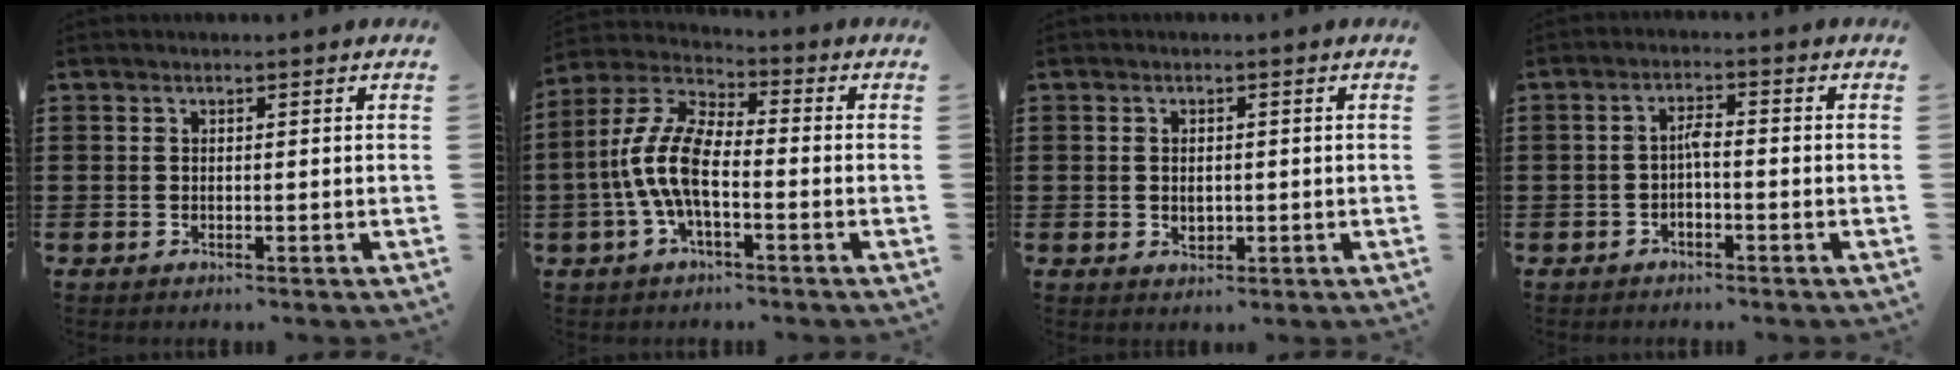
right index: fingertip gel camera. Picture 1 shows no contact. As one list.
[{"total": 9.2, "force": [-2.3, 3.6, 8.1], "torque": [-0.198, -0.008, -0.049]}, {"total": 1.7, "force": [0.0, 1.1, 1.3], "torque": [-0.027, 0.007, -0.001]}, {"total": 2.1, "force": [-0.8, 0.5, 1.8], "torque": [-0.037, 0.006, -0.017]}]